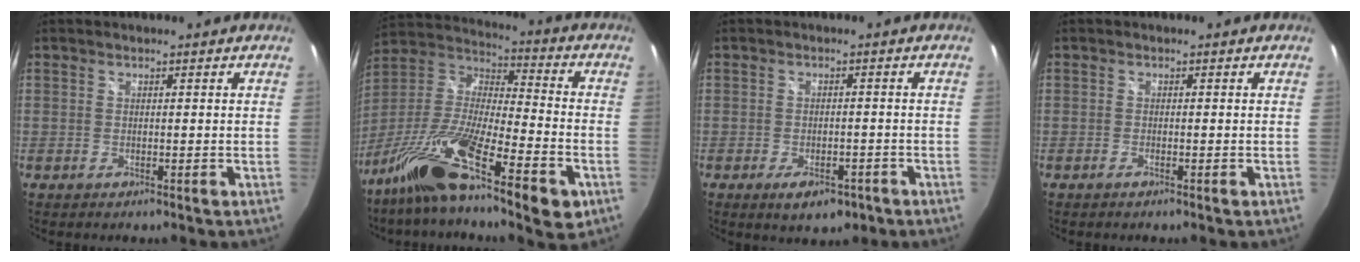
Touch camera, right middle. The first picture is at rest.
{"total": 22.2, "force": [-12.6, 4.2, 17.8], "torque": [-0.316, -0.040, -0.233]}
{"total": 5.5, "force": [-3.2, 2.7, 3.6], "torque": [-0.067, -0.009, -0.044]}
{"total": 0.7, "force": [-0.5, -0.2, 0.5], "torque": [-0.007, -0.001, -0.012]}